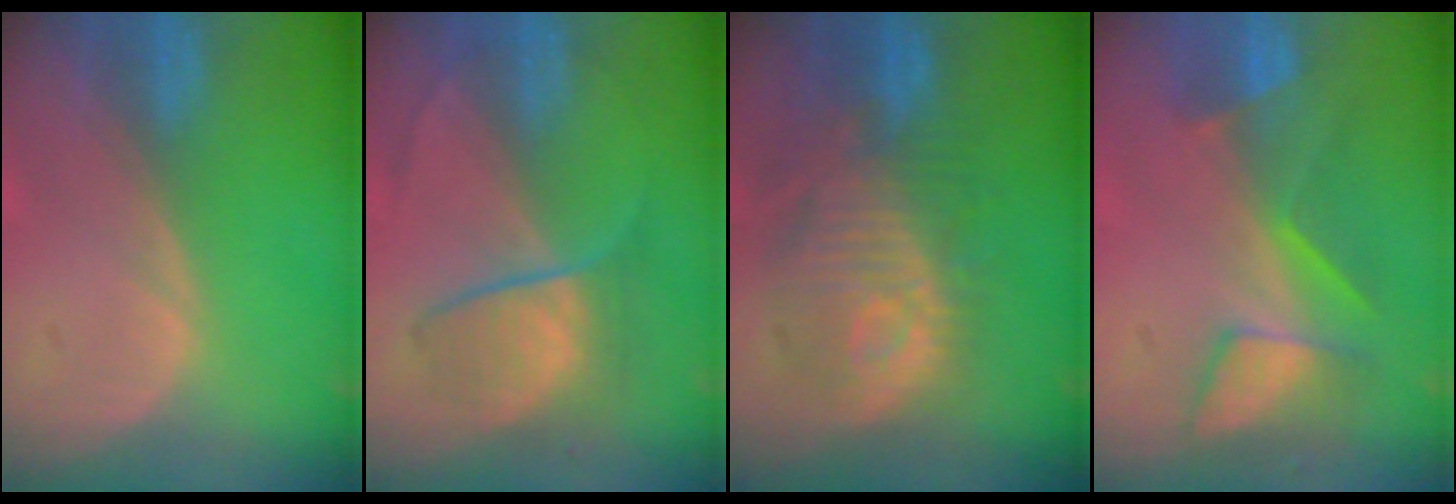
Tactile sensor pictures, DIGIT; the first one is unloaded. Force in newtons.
{"total": 6.3, "press": 6.3, "slide": 0.7}
{"total": 11.3, "press": 10.6, "slide": 3.7}
{"total": 8.6, "press": 7.3, "slide": 4.5}